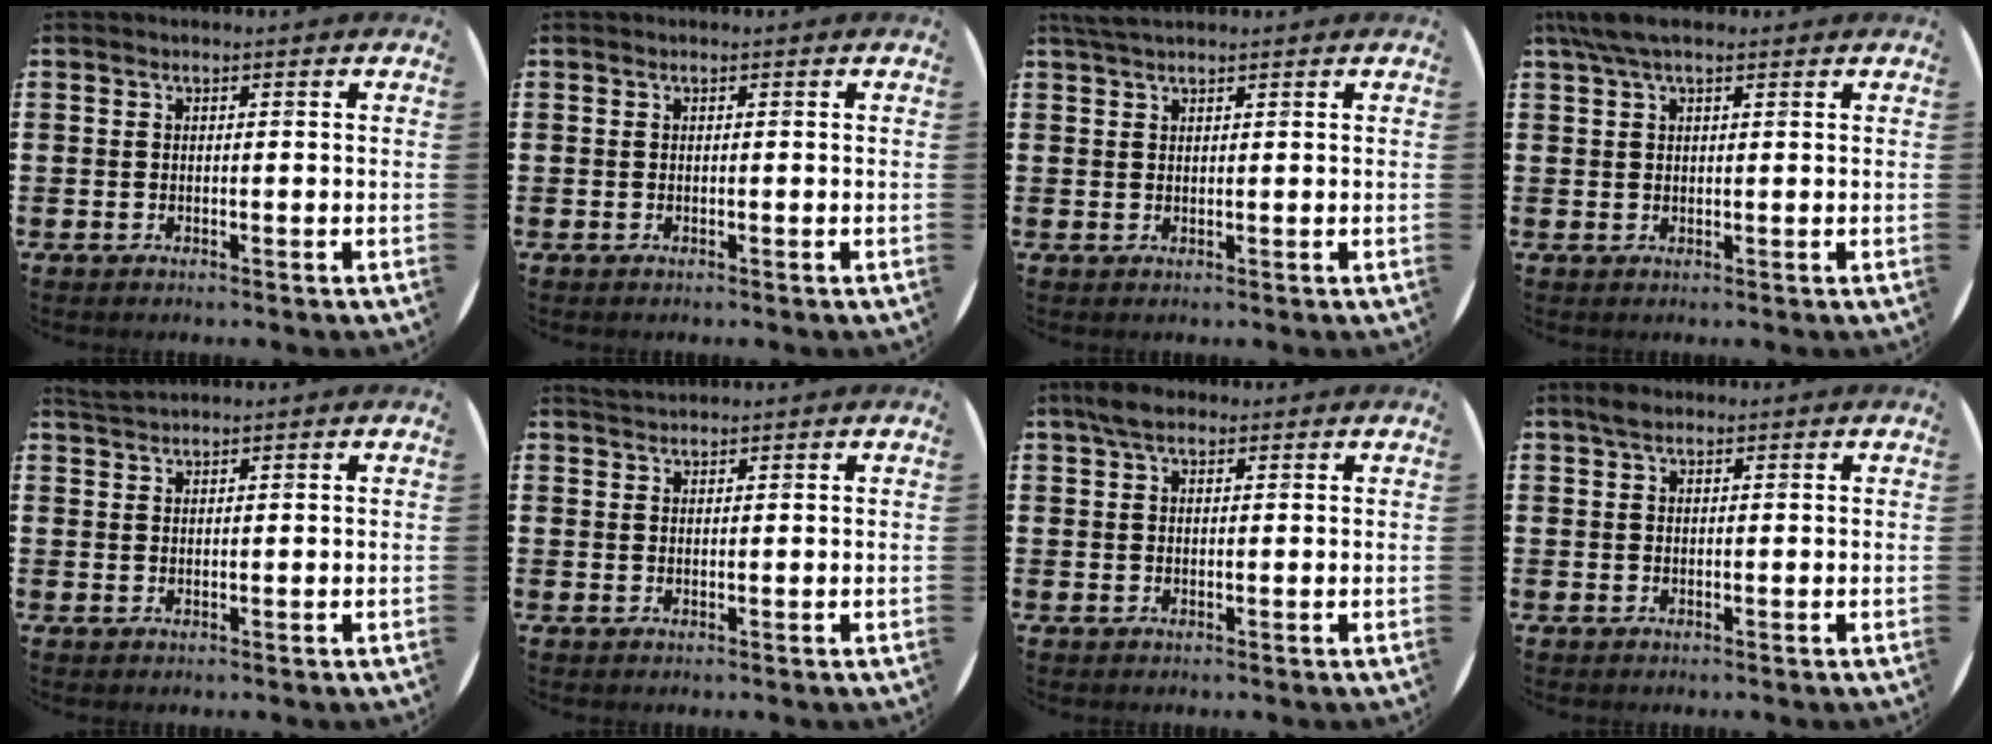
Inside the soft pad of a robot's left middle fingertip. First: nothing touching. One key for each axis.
{"total": 0.0}
{"total": 2.1, "fx": 1.8, "fy": 0.3, "fz": 1.0, "tx": -0.022, "ty": 0.004, "tz": 0.033}
{"total": 3.7, "fx": 2.5, "fy": 1.1, "fz": 2.5, "tx": -0.054, "ty": 0.007, "tz": 0.046}
{"total": 1.5, "fx": 1.5, "fy": 0.0, "fz": 0.2, "tx": -0.006, "ty": 0.001, "tz": 0.029}
{"total": 1.4, "fx": 1.4, "fy": 0.1, "fz": 0.1, "tx": -0.003, "ty": 0.003, "tz": 0.026}
{"total": 3.1, "fx": 2.1, "fy": 1.4, "fz": 1.8, "tx": -0.040, "ty": 0.010, "tz": 0.038}
{"total": 1.6, "fx": 1.1, "fy": 0.8, "fz": 0.8, "tx": -0.009, "ty": 0.003, "tz": 0.018}